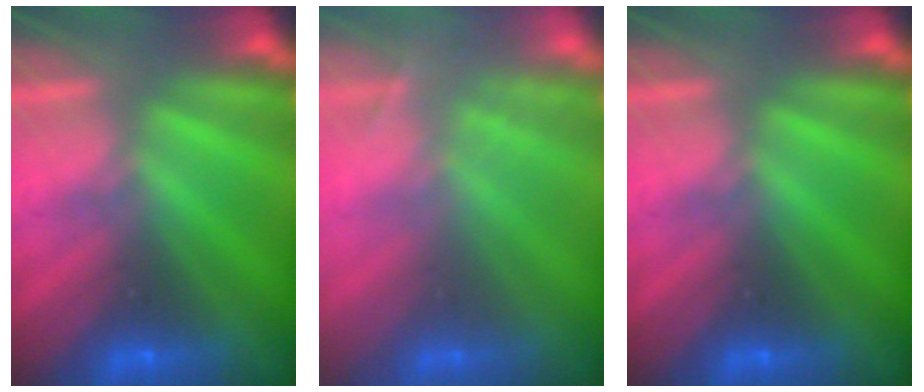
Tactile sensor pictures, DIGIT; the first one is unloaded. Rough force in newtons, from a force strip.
{"total": 1.9}
{"total": 0.0}